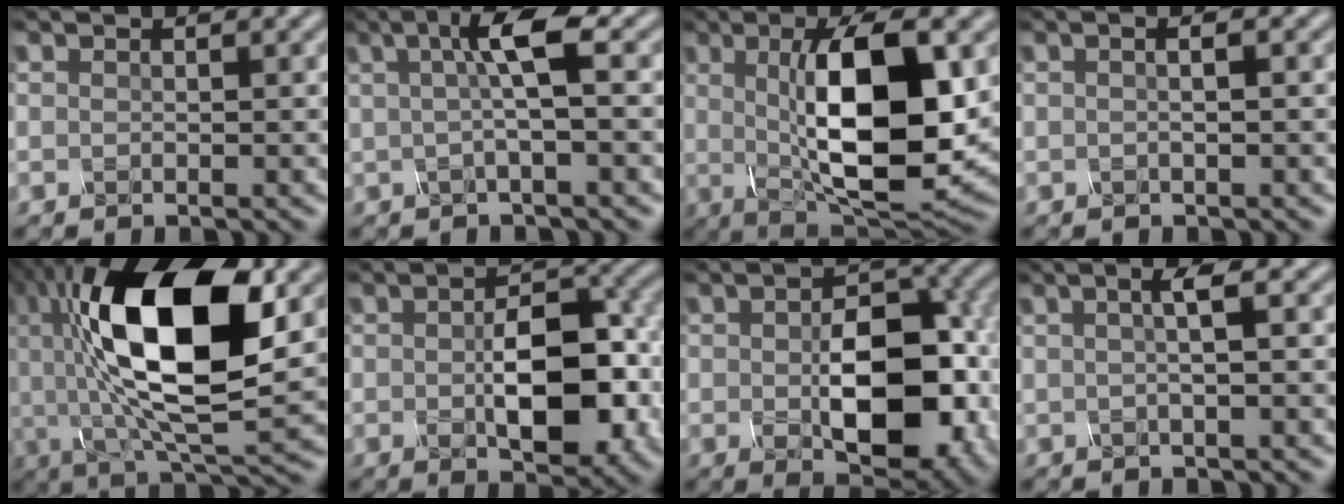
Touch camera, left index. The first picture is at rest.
{"total": 4.4, "force": [0.7, 0.6, 4.3], "torque": [-0.073, 0.005, 0.010]}
{"total": 12.0, "force": [0.9, 4.0, 11.3], "torque": [-0.176, -0.003, 0.018]}
{"total": 2.6, "force": [0.7, 1.1, 2.2], "torque": [-0.008, 0.006, -0.014]}
{"total": 14.6, "force": [2.5, 5.3, 13.4], "torque": [-0.229, 0.008, 0.037]}
{"total": 8.1, "force": [-1.0, 4.2, 6.9], "torque": [-0.112, -0.004, -0.012]}
{"total": 10.0, "force": [-1.2, 5.7, 8.2], "torque": [-0.133, -0.015, -0.004]}
{"total": 2.8, "force": [0.3, 0.6, 2.7], "torque": [-0.040, 0.007, 0.001]}